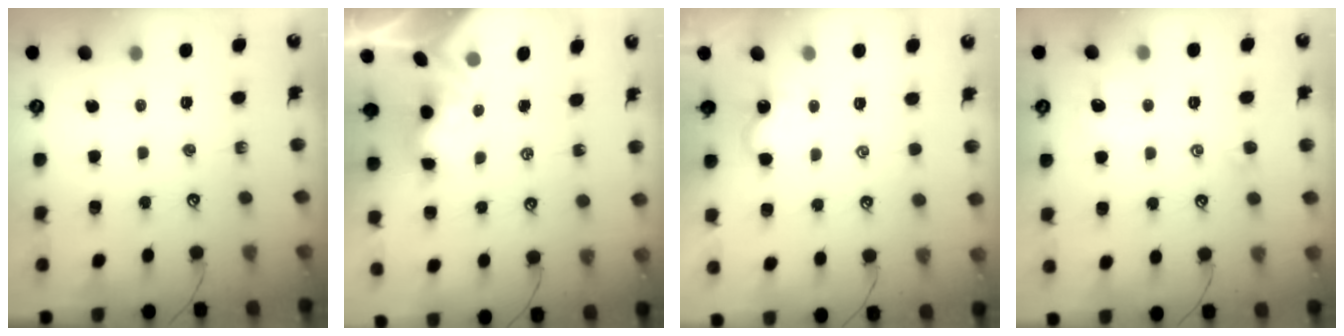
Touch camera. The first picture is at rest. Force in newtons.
{"total": 4.0, "press": 4.0, "slide": 0.2}
{"total": 3.0, "press": 3.0, "slide": 0.3}
{"total": 0.8, "press": 0.7, "slide": 0.4}